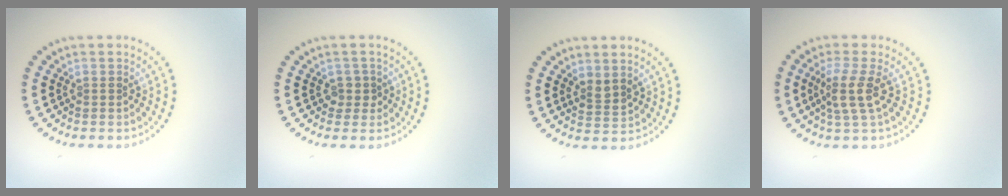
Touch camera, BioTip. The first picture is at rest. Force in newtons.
{"total": 1.3, "press": 1.1, "slide": 0.7}
{"total": 1.6, "press": 1.3, "slide": 1.0}
{"total": 3.1, "press": 2.4, "slide": 1.9}